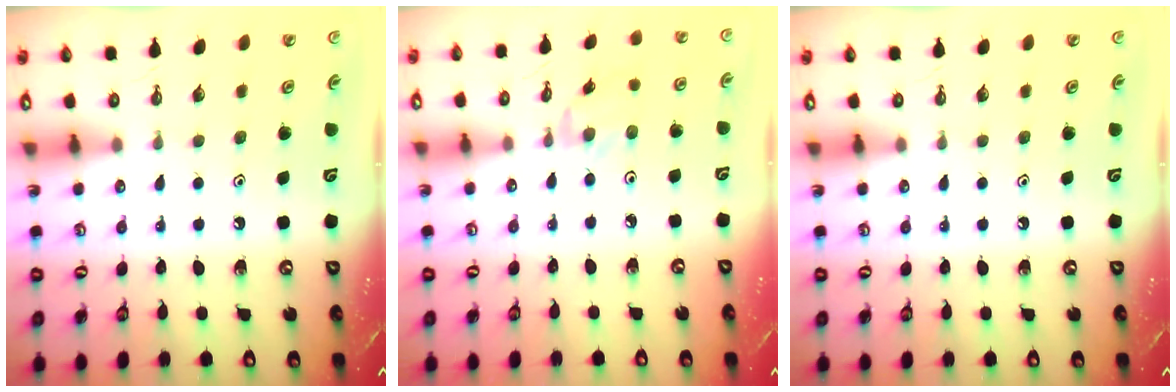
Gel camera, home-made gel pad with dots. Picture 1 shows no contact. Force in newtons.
{"total": 3.0, "press": 2.9, "slide": 0.4}
{"total": 0.0}